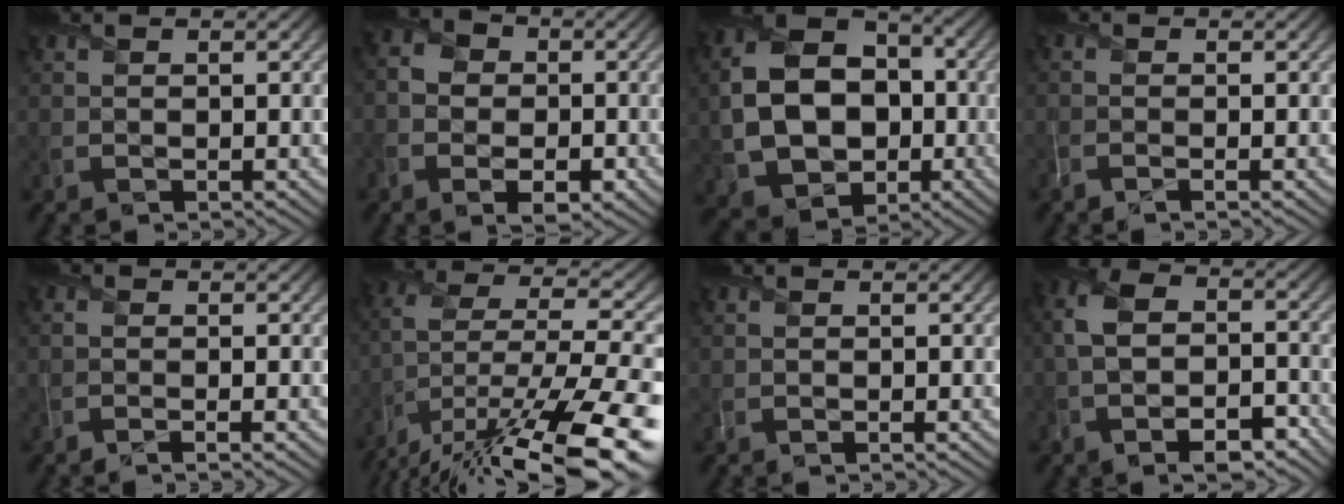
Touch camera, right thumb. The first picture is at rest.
{"total": 7.3, "force": [-2.4, 5.4, 4.3], "torque": [-0.087, -0.019, -0.049]}
{"total": 14.1, "force": [-1.5, 10.7, 9.1], "torque": [-0.201, -0.007, -0.028]}
{"total": 1.3, "force": [-1.0, 0.1, 0.9], "torque": [-0.020, -0.005, -0.026]}
{"total": 1.6, "force": [-1.0, 0.2, 1.2], "torque": [-0.021, 0.000, -0.027]}
{"total": 18.1, "force": [-10.6, 7.4, 12.7], "torque": [-0.237, -0.013, -0.135]}
{"total": 0.0}
{"total": 9.9, "force": [-3.4, 6.0, 7.2], "torque": [-0.158, -0.015, -0.054]}